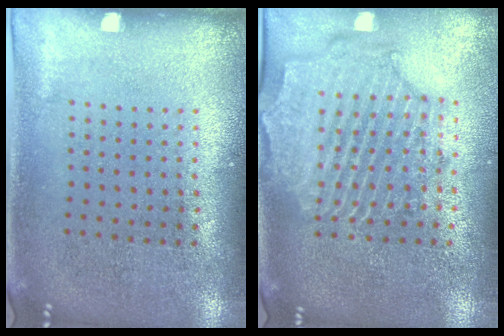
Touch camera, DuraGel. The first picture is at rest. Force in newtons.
{"total": 2.3, "press": 2.2, "slide": 0.9}